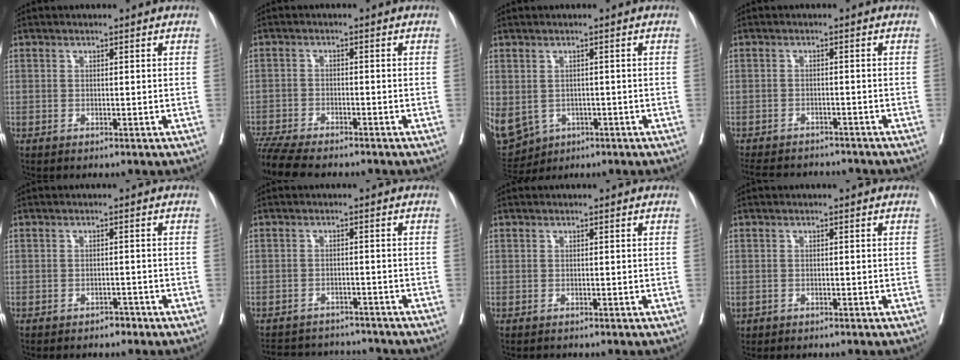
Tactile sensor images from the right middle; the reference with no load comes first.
{"total": 10.7, "force": [-9.4, 1.8, 4.8], "torque": [-0.085, -0.016, -0.150]}
{"total": 22.4, "force": [-7.2, 19.0, 9.4], "torque": [-0.336, -0.018, -0.088]}
{"total": 11.1, "force": [-10.1, 3.4, 3.2], "torque": [-0.067, 0.000, -0.133]}
{"total": 1.3, "force": [-1.1, 0.5, 0.5], "torque": [-0.008, 0.000, -0.014]}
{"total": 8.4, "force": [-7.9, 2.5, 0.9], "torque": [-0.014, 0.010, -0.106]}
{"total": 0.0}
{"total": 0.6, "force": [-0.3, 0.5, 0.2], "torque": [-0.011, 0.000, 0.001]}